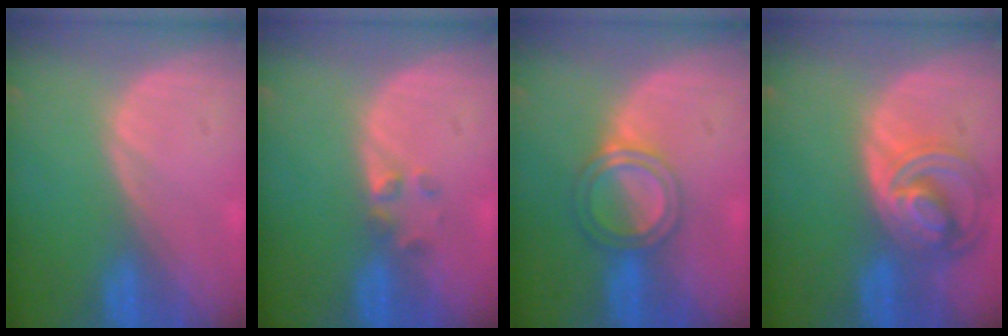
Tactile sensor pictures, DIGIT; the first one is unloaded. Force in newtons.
{"total": 1.9, "press": 1.7, "slide": 0.8}
{"total": 5.1, "press": 4.6, "slide": 2.1}
{"total": 8.5, "press": 7.4, "slide": 4.3}